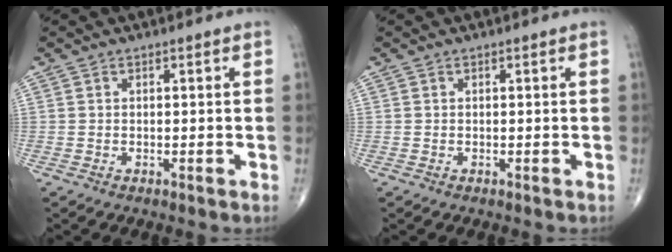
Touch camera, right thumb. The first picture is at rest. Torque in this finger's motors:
{"motor_torque": [0.04, 0.04, 0.00, 0.00, 0.00]}